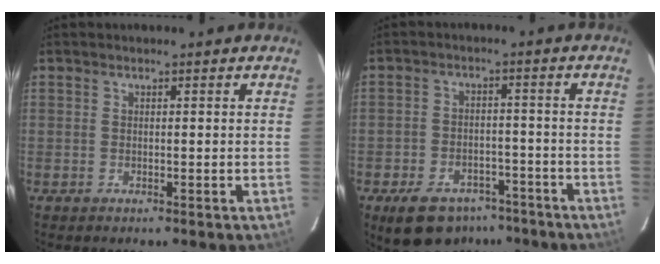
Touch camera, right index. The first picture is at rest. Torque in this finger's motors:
{"motor_torque": [1.08, -1.06, 0.17, 0.03]}